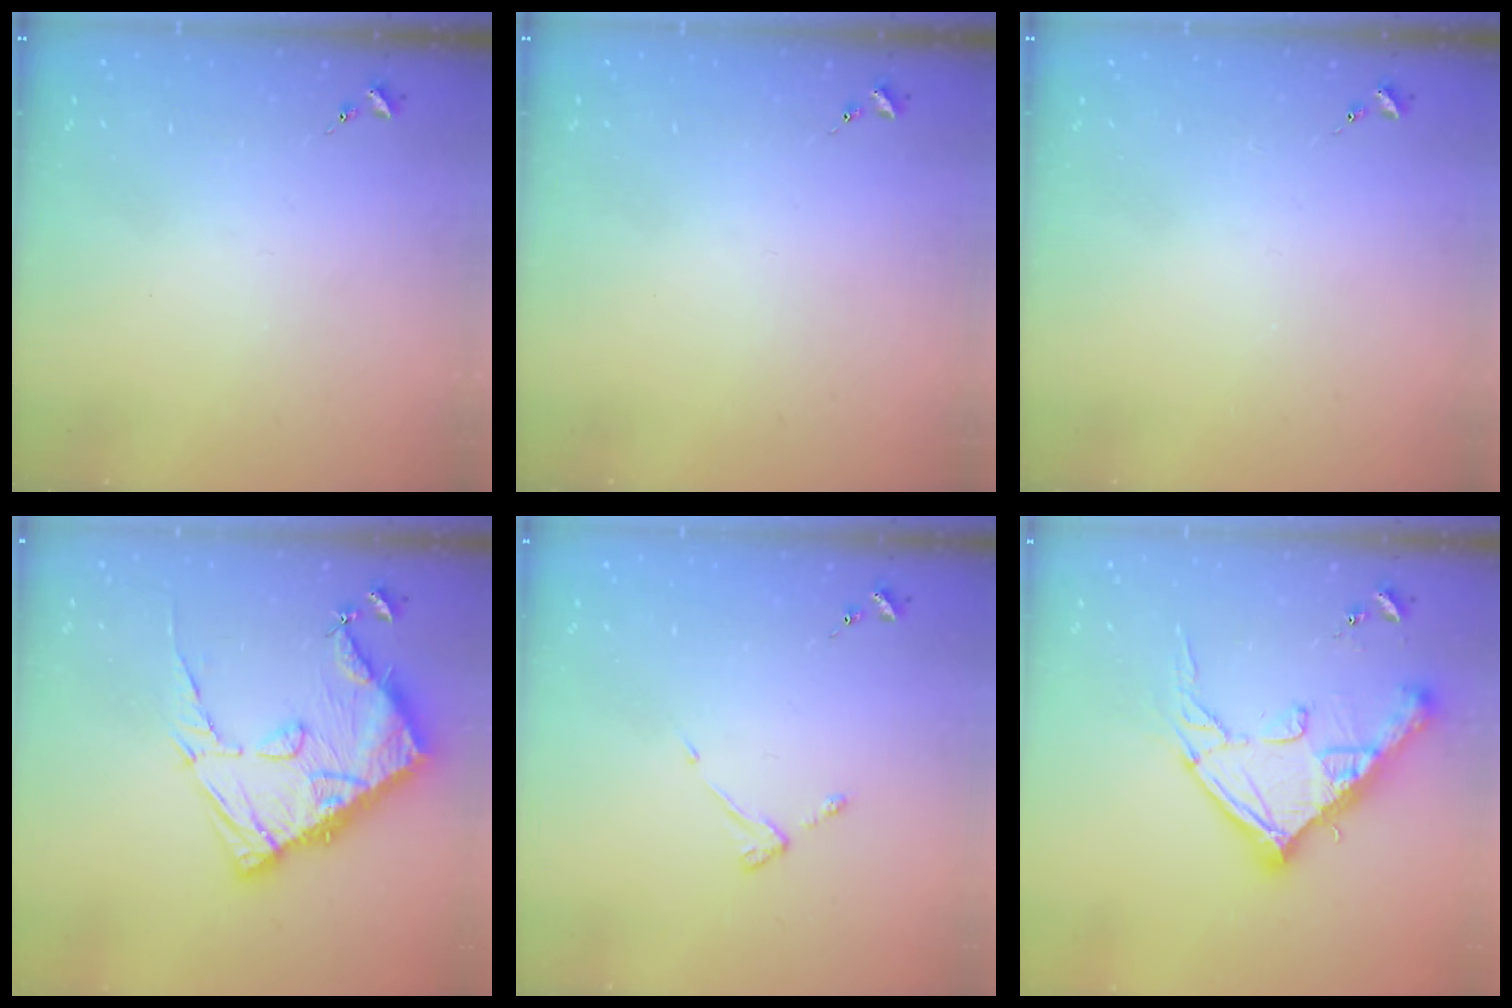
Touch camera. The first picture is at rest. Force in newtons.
{"total": 0.0}
{"total": 0.0}
{"total": 19.1, "press": 19.0, "slide": 1.6}
{"total": 3.7, "press": 3.7, "slide": 0.5}
{"total": 19.6, "press": 19.5, "slide": 2.0}